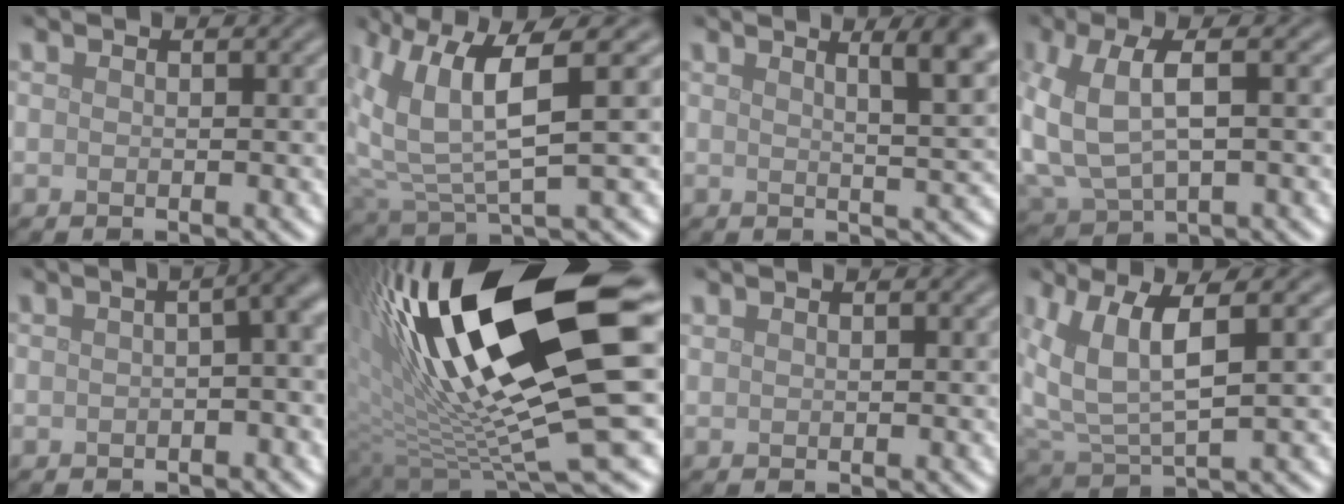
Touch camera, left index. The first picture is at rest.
{"total": 7.4, "force": [2.8, 1.9, 6.6], "torque": [-0.139, 0.004, 0.056]}
{"total": 6.2, "force": [2.9, 1.8, 5.1], "torque": [-0.038, 0.022, 0.026]}
{"total": 7.6, "force": [0.4, 4.1, 6.4], "torque": [-0.161, -0.001, 0.012]}
{"total": 6.2, "force": [0.6, 2.4, 5.7], "torque": [-0.035, 0.026, -0.002]}
{"total": 19.4, "force": [5.3, 5.6, 17.8], "torque": [-0.297, -0.002, 0.096]}
{"total": 0.7, "force": [0.7, 0.1, 0.2], "torque": [-0.005, 0.003, 0.015]}
{"total": 6.2, "force": [2.7, 2.2, 5.2], "torque": [-0.128, 0.002, 0.059]}